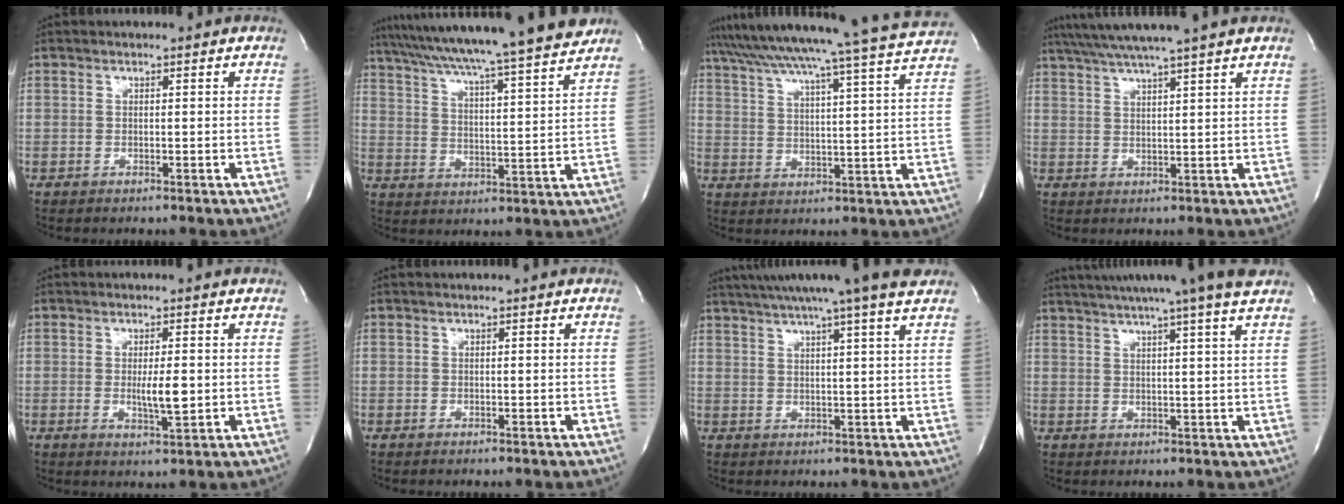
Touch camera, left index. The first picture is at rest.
{"total": 22.7, "force": [20.1, -1.4, 10.4], "torque": [-0.178, -0.021, 0.286]}
{"total": 23.8, "force": [21.5, -2.8, 9.8], "torque": [-0.174, -0.043, 0.289]}
{"total": 10.3, "force": [8.7, -1.8, 5.3], "torque": [-0.093, 0.018, 0.130]}
{"total": 4.1, "force": [-0.2, 0.8, 4.0], "torque": [-0.072, -0.007, -0.001]}
{"total": 0.0}
{"total": 14.2, "force": [11.8, -1.6, 7.7], "torque": [-0.133, 0.008, 0.154]}
{"total": 15.3, "force": [12.9, -1.7, 8.1], "torque": [-0.138, 0.000, 0.167]}